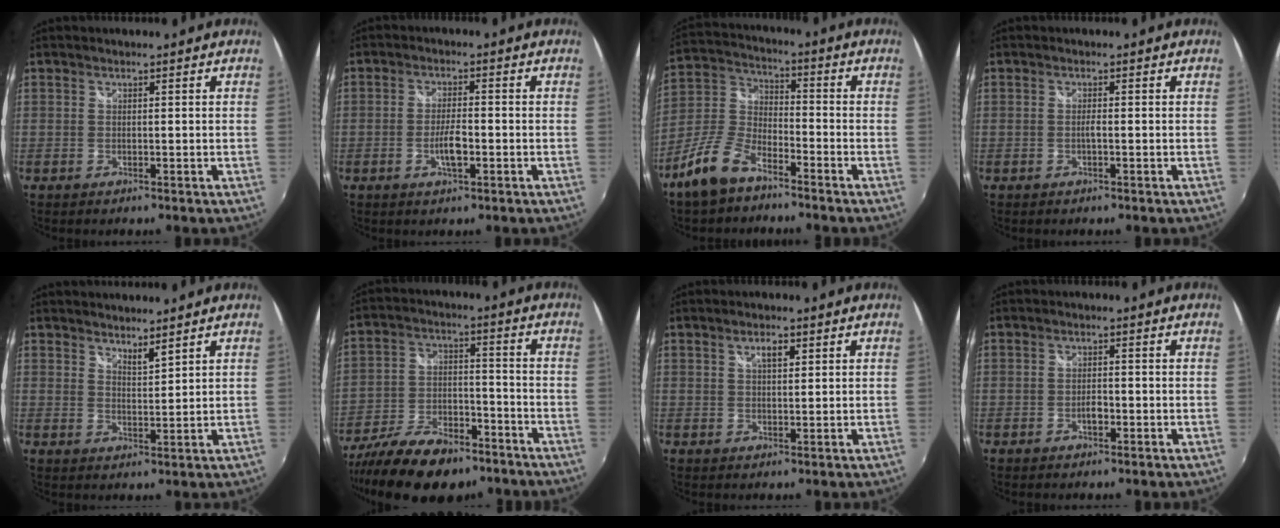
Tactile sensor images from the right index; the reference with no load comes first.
{"total": 4.3, "force": [-1.6, 1.2, 3.8], "torque": [-0.076, -0.004, -0.029]}
{"total": 10.7, "force": [-7.2, 4.6, 6.3], "torque": [-0.151, 0.008, -0.144]}
{"total": 0.9, "force": [-0.4, 0.0, 0.8], "torque": [-0.015, 0.002, -0.008]}
{"total": 3.0, "force": [2.7, 0.3, 1.2], "torque": [-0.019, 0.000, 0.045]}
{"total": 18.9, "force": [-13.7, 8.1, 10.2], "torque": [-0.206, -0.019, -0.221]}
{"total": 2.6, "force": [1.2, 1.1, 2.0], "torque": [-0.032, 0.005, 0.020]}
{"total": 1.8, "force": [-0.9, 0.9, 1.2], "torque": [-0.024, -0.001, -0.016]}